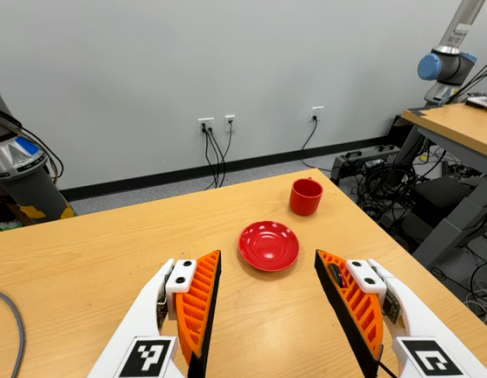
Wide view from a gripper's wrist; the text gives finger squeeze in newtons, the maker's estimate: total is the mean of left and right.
{"total": 1.6, "left": 0.3, "right": 2.9}